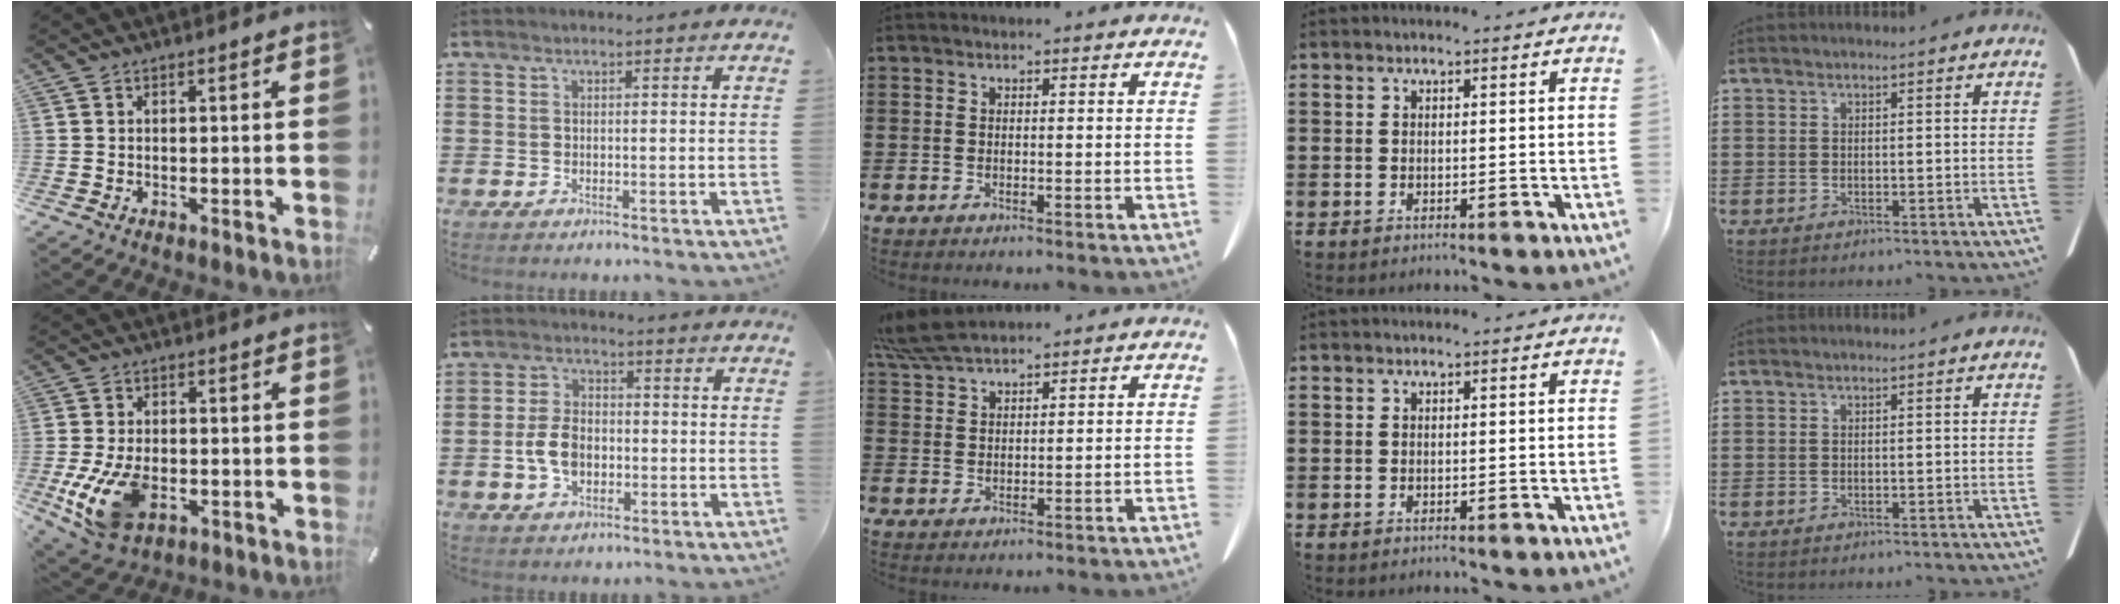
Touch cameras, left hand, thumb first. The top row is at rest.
{"thumb": {"total": 12.4, "force": [-3.3, 8.0, 9.0], "torque": [-0.189, -0.003, -0.055]}, "index": {"total": 5.8, "force": [-1.4, 3.8, 4.2], "torque": [-0.104, 0.001, -0.032]}, "middle": {"total": 6.1, "force": [5.2, 1.0, 2.9], "torque": [-0.071, -0.009, 0.101]}}